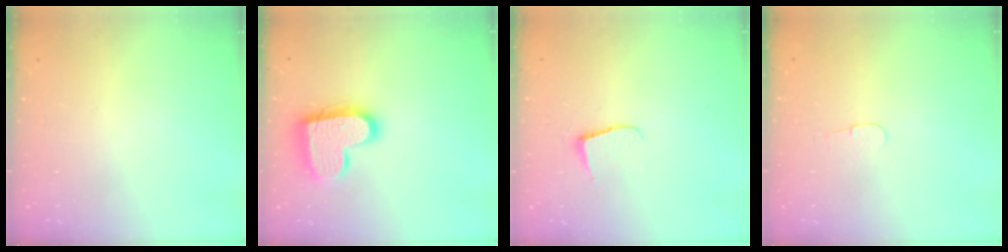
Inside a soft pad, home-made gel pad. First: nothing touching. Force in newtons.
{"total": 16.3, "press": 16.3, "slide": 1.3}
{"total": 5.5, "press": 5.5, "slide": 0.6}
{"total": 3.4, "press": 3.3, "slide": 0.4}